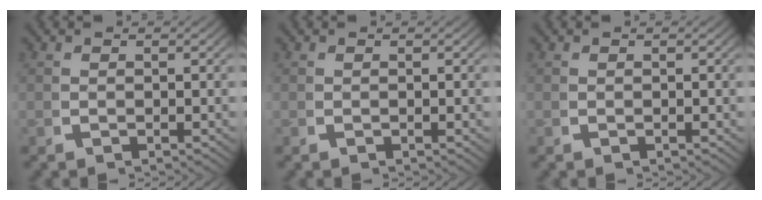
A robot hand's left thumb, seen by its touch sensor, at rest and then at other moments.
{"total": 0.0}
{"total": 0.0}